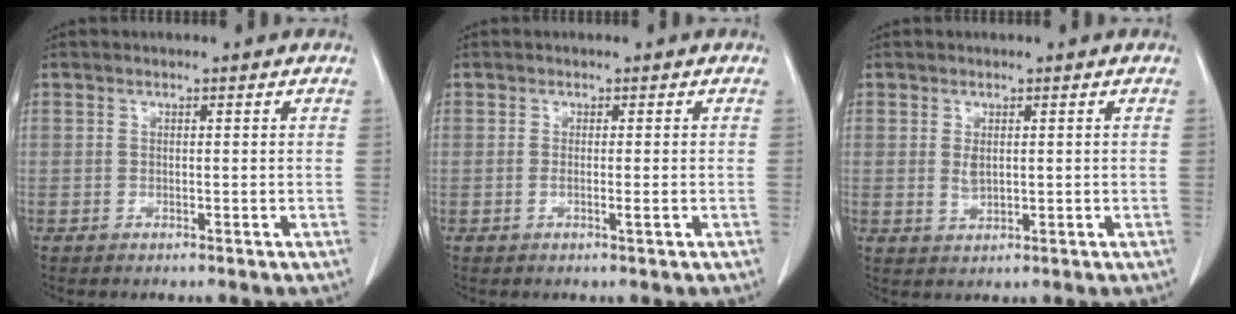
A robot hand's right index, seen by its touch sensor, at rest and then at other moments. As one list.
[{"total": 1.7, "force": [-0.4, 0.1, 1.6], "torque": [-0.030, -0.001, -0.004]}, {"total": 2.4, "force": [0.3, 1.4, 2.0], "torque": [-0.040, 0.000, 0.012]}]